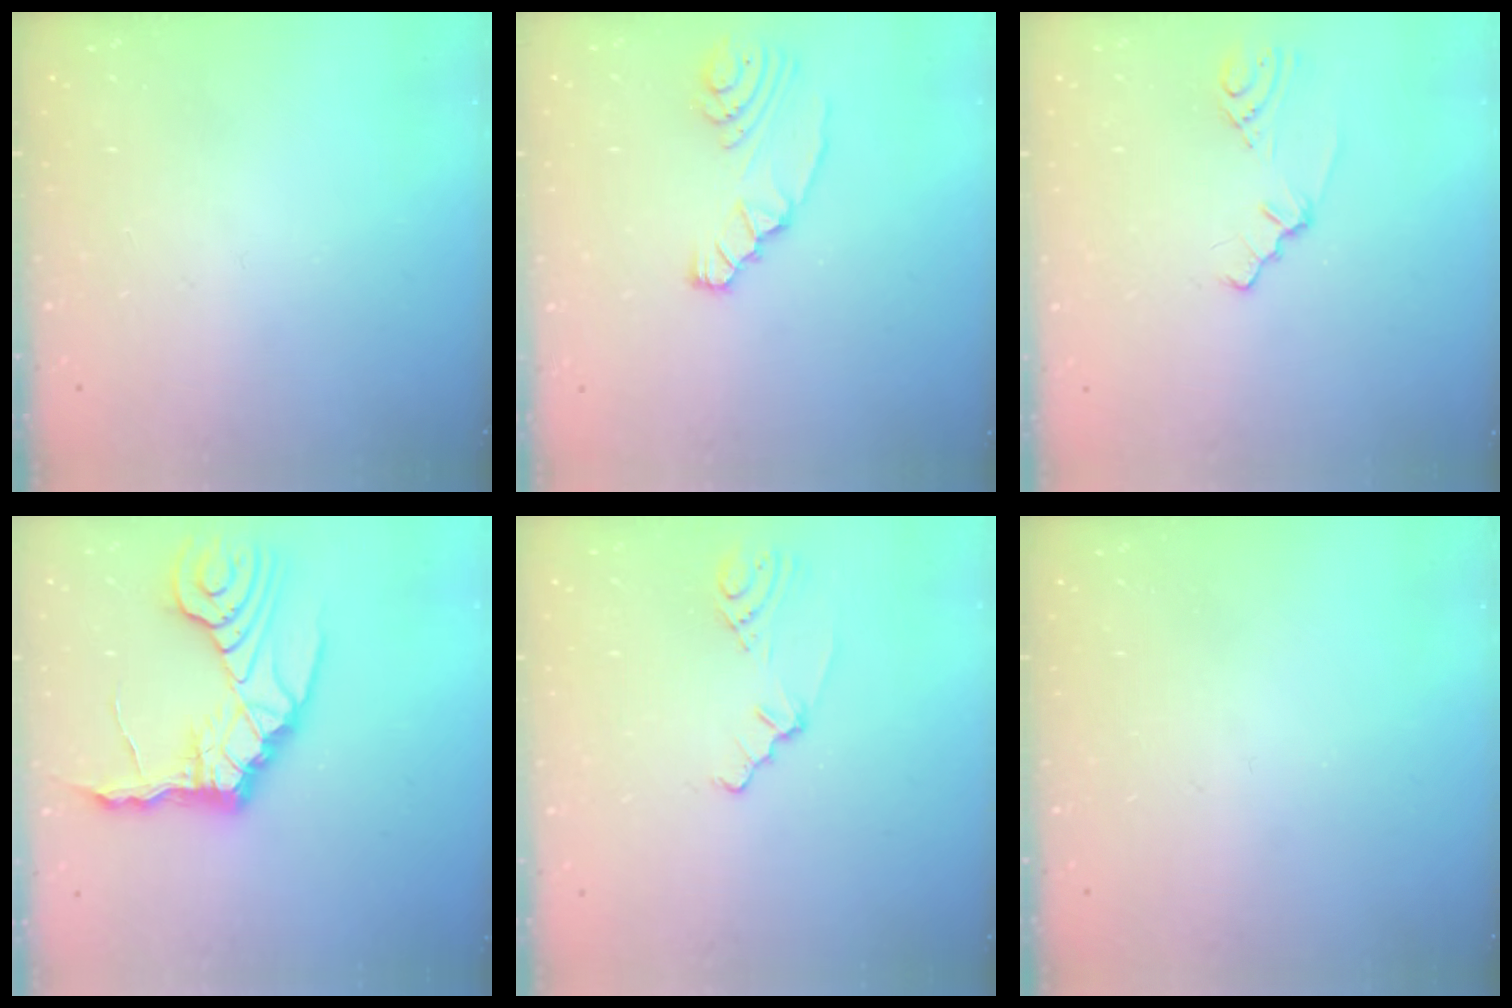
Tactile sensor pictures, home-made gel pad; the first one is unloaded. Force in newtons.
{"total": 7.0, "press": 5.4, "slide": 4.4}
{"total": 1.7, "press": 1.7, "slide": 0.4}
{"total": 12.8, "press": 12.7, "slide": 2.0}
{"total": 1.8, "press": 1.7, "slide": 0.5}
{"total": 0.0}